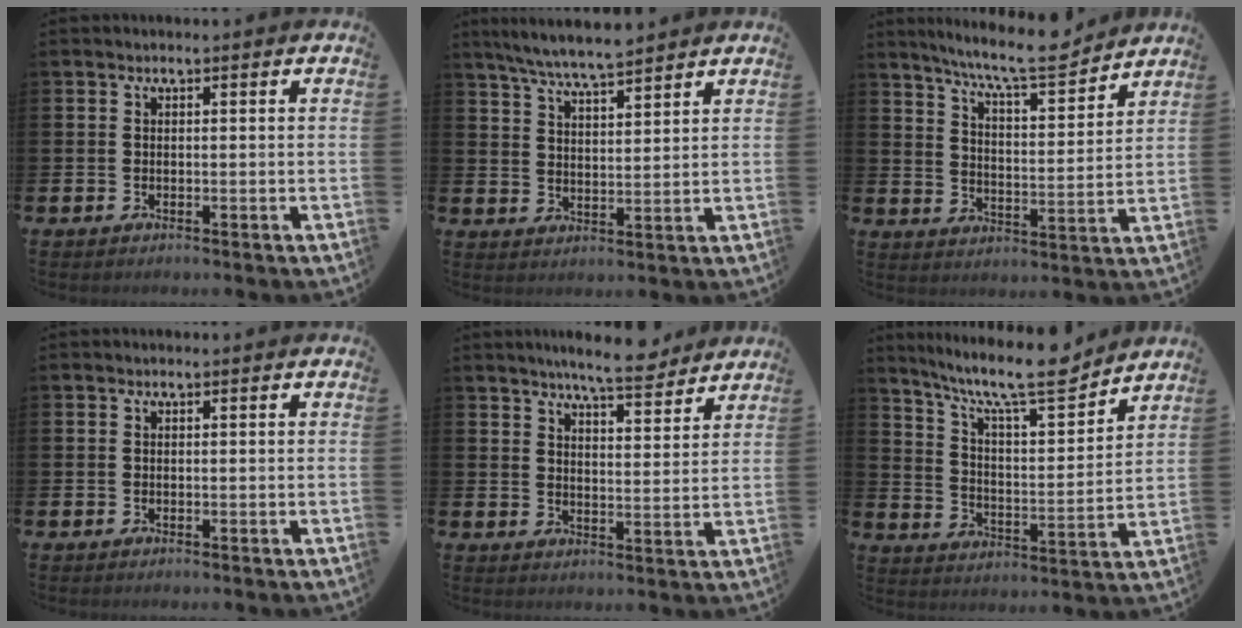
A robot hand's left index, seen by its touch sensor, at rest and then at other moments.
{"total": 6.4, "force": [6.1, 0.4, 2.0], "torque": [-0.062, -0.024, 0.110]}
{"total": 9.1, "force": [8.3, 0.9, 3.7], "torque": [-0.086, -0.050, 0.144]}
{"total": 0.0}
{"total": 7.0, "force": [6.6, 0.7, 2.2], "torque": [-0.040, -0.035, 0.115]}
{"total": 11.9, "force": [9.9, 2.3, 6.1], "torque": [-0.132, -0.065, 0.166]}